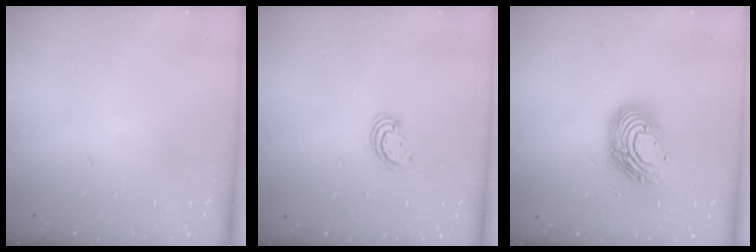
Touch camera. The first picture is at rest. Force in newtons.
{"total": 3.0, "press": 2.9, "slide": 0.3}
{"total": 14.9, "press": 14.9, "slide": 1.3}